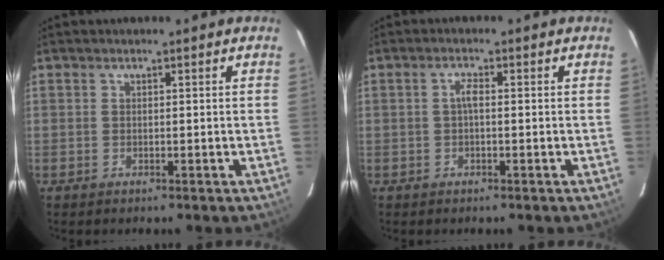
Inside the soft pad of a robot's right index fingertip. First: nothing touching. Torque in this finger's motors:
{"motor_torque": [0.33, 0.00, 0.19, 0.06]}